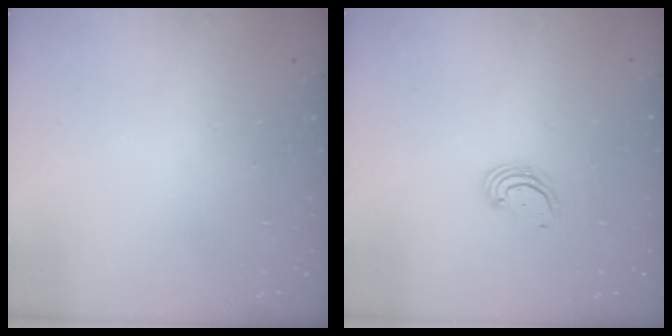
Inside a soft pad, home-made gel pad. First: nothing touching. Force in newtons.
{"total": 2.7, "press": 2.6, "slide": 0.6}